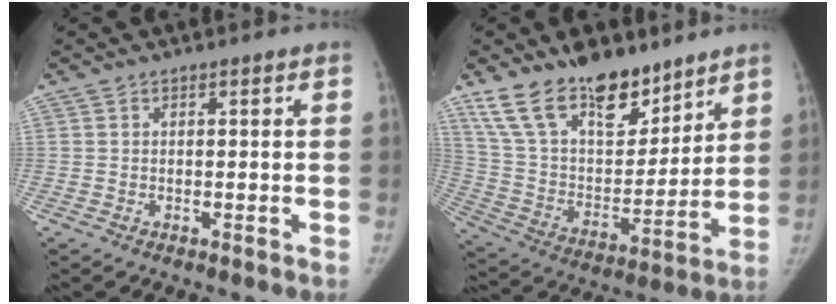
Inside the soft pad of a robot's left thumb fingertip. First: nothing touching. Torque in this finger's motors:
{"motor_torque": [3.21, 1.29, 1.08, -1.69, 0.47]}